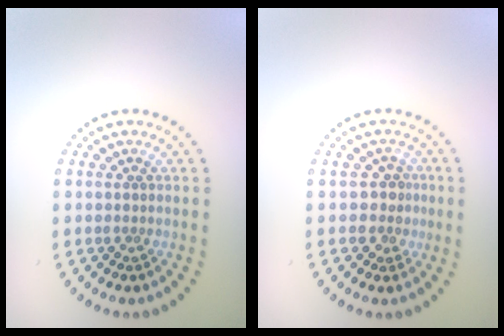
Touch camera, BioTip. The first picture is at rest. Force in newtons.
{"total": 1.8, "press": 1.6, "slide": 1.0}